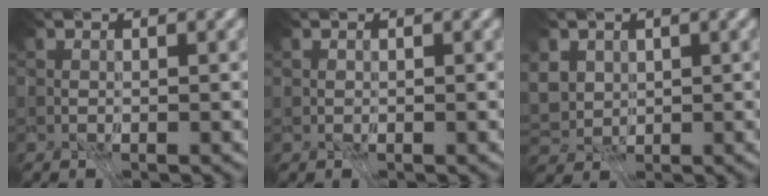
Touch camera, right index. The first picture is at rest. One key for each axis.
{"total": 1.2, "fx": 0.6, "fy": 0.9, "fz": 0.5, "tx": -0.010, "ty": 0.006, "tz": 0.005}
{"total": 1.5, "fx": -0.1, "fy": 1.2, "fz": 1.0, "tx": -0.035, "ty": 0.008, "tz": -0.002}